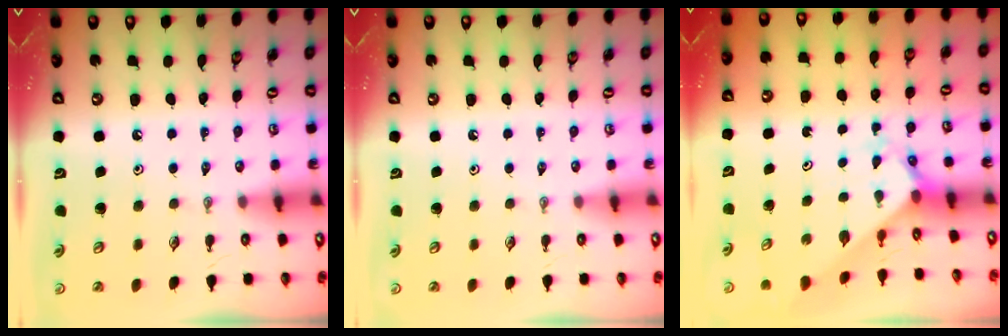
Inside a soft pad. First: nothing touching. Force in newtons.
{"total": 0.0}
{"total": 2.1, "press": 2.1, "slide": 0.1}